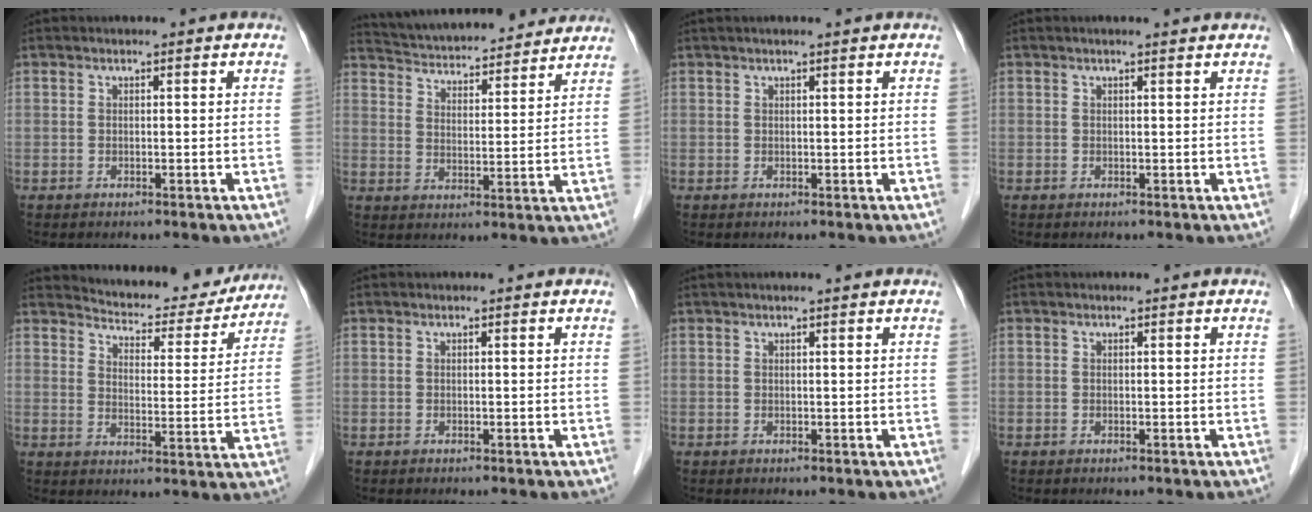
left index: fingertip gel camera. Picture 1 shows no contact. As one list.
[{"total": 19.3, "force": [18.1, 3.3, 6.0], "torque": [-0.098, 0.027, 0.257]}, {"total": 2.1, "force": [1.7, -0.3, 1.2], "torque": [-0.014, 0.021, 0.030]}, {"total": 1.7, "force": [1.6, 0.0, 0.6], "torque": [-0.014, 0.011, 0.018]}, {"total": 16.0, "force": [15.2, 3.9, 3.3], "torque": [-0.029, -0.021, 0.182]}, {"total": 0.0}, {"total": 1.6, "force": [1.3, -0.2, 0.9], "torque": [-0.011, 0.017, 0.024]}, {"total": 0.0}]